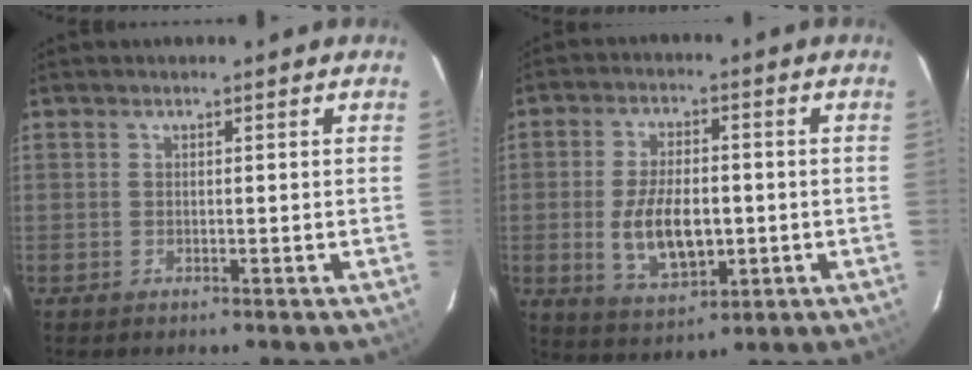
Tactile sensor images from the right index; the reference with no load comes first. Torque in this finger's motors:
{"motor_torque": [0.36, -0.12, 0.53, 0.15]}